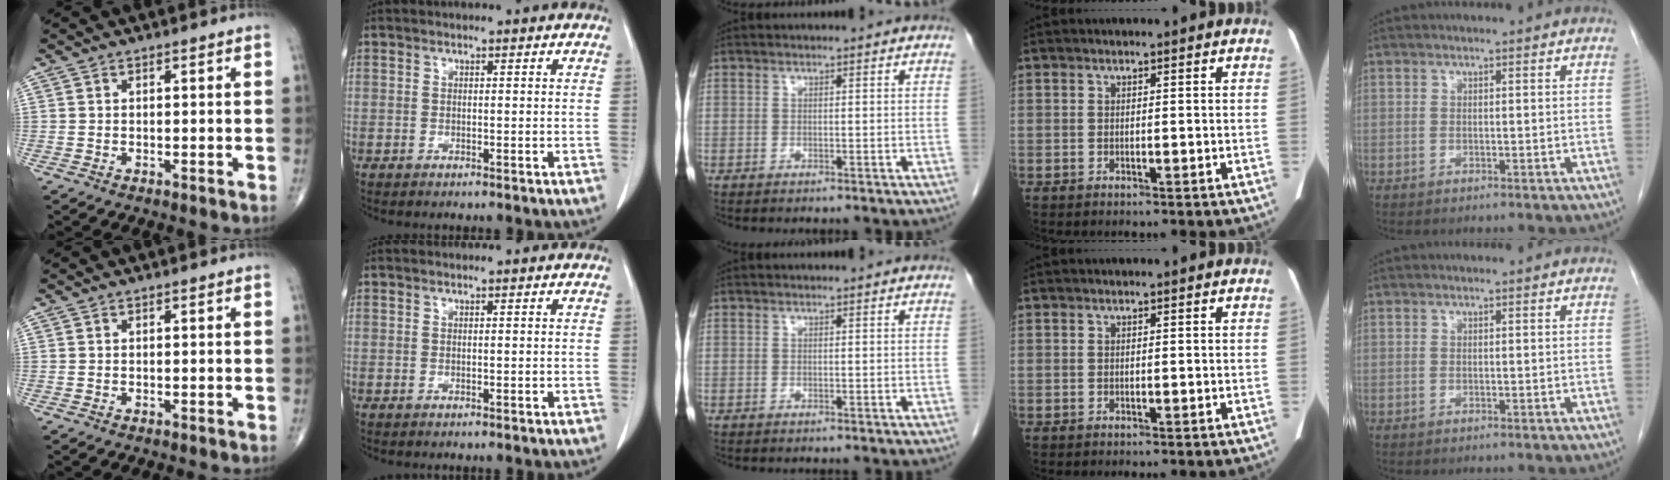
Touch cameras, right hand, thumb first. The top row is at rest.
{}